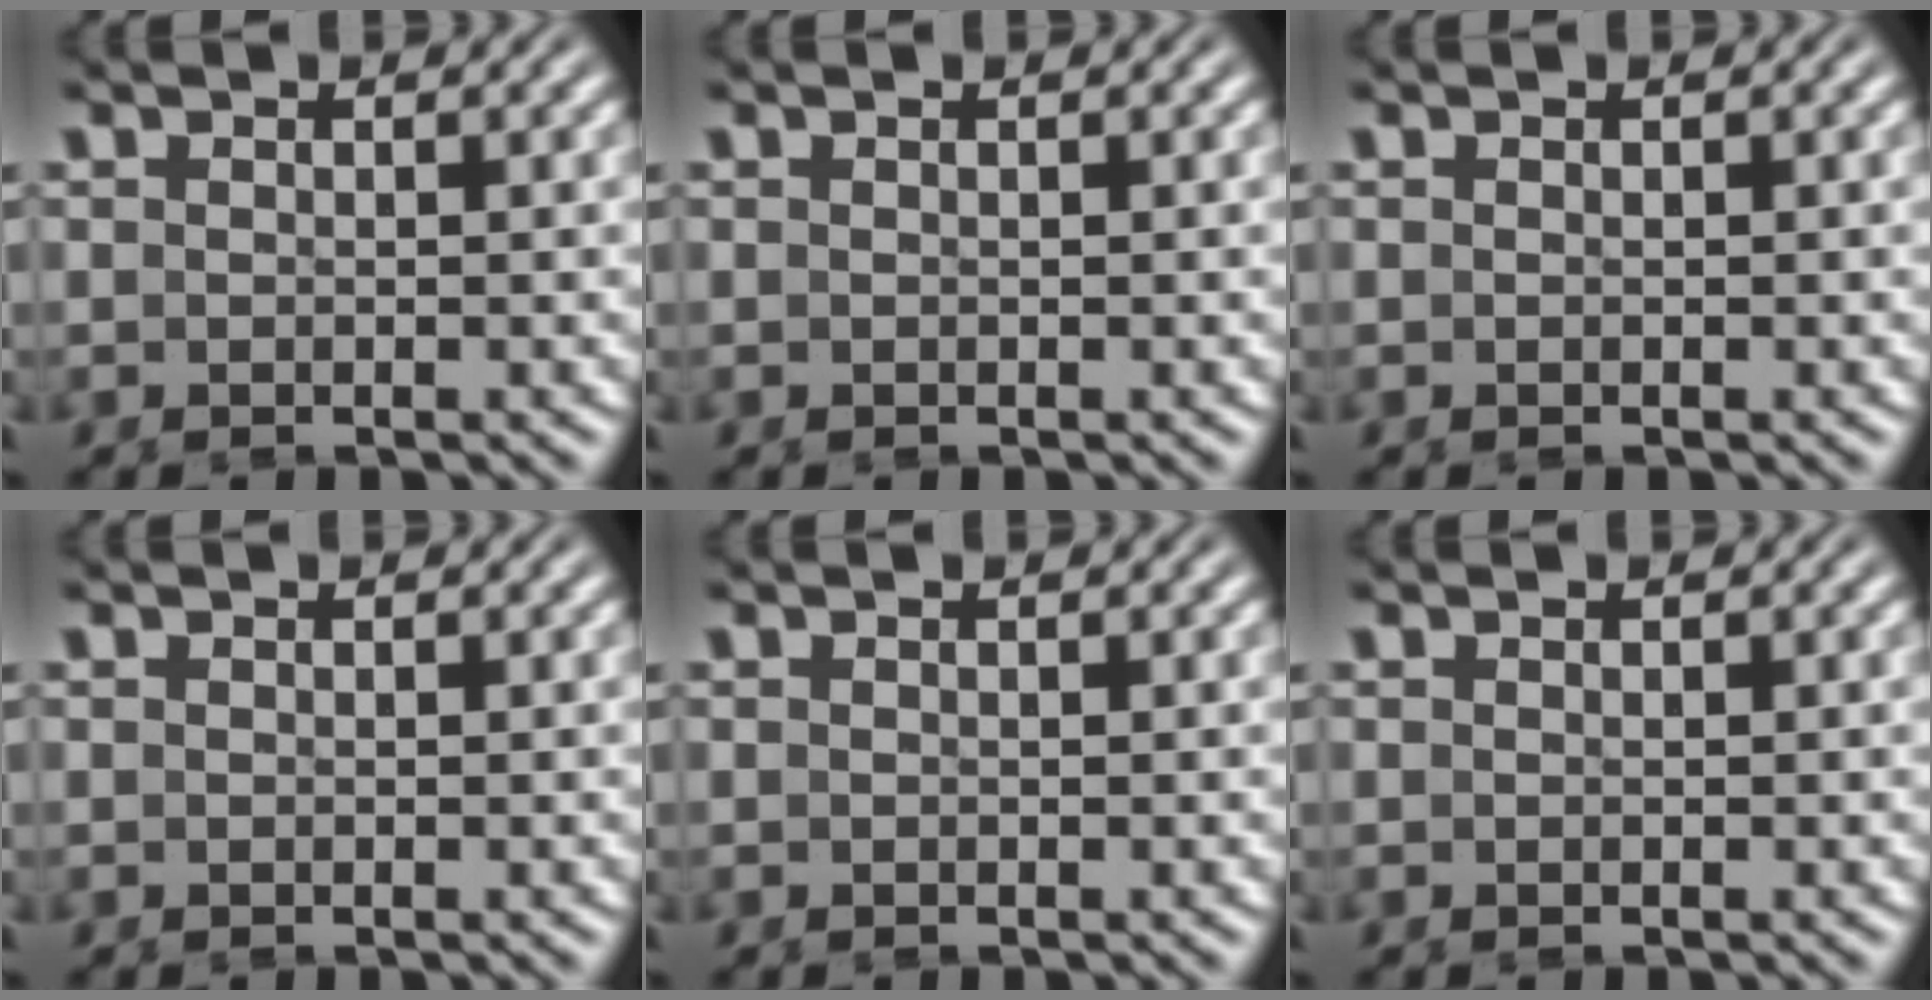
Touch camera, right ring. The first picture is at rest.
{"total": 0.0}
{"total": 0.0}
{"total": 0.0}
{"total": 0.0}
{"total": 0.0}